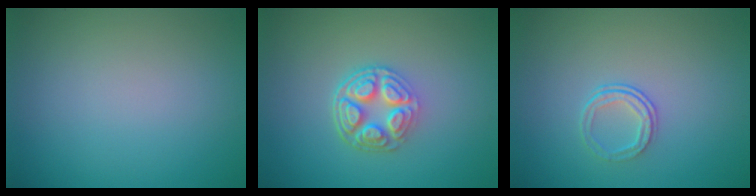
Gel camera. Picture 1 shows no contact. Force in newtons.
{"total": 4.8, "press": 3.6, "slide": 3.2}
{"total": 1.7, "press": 1.1, "slide": 1.4}